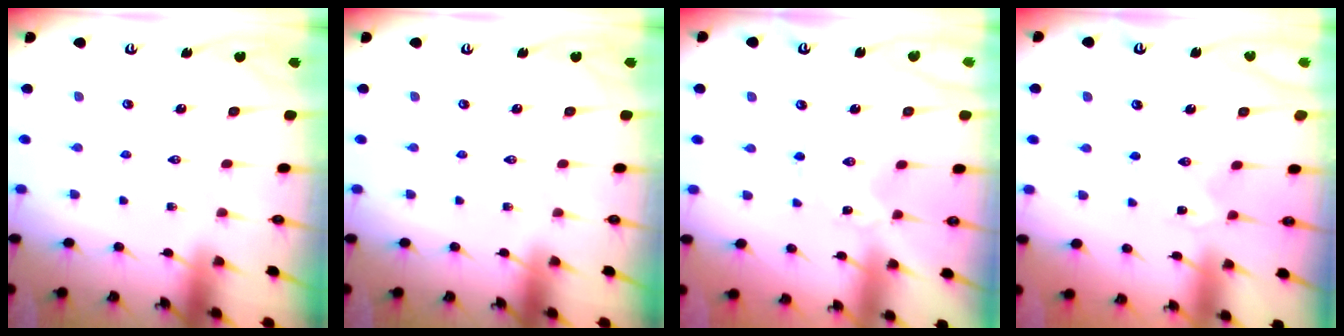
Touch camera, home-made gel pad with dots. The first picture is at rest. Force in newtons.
{"total": 0.0}
{"total": 0.0}
{"total": 1.1, "press": 1.0, "slide": 0.2}